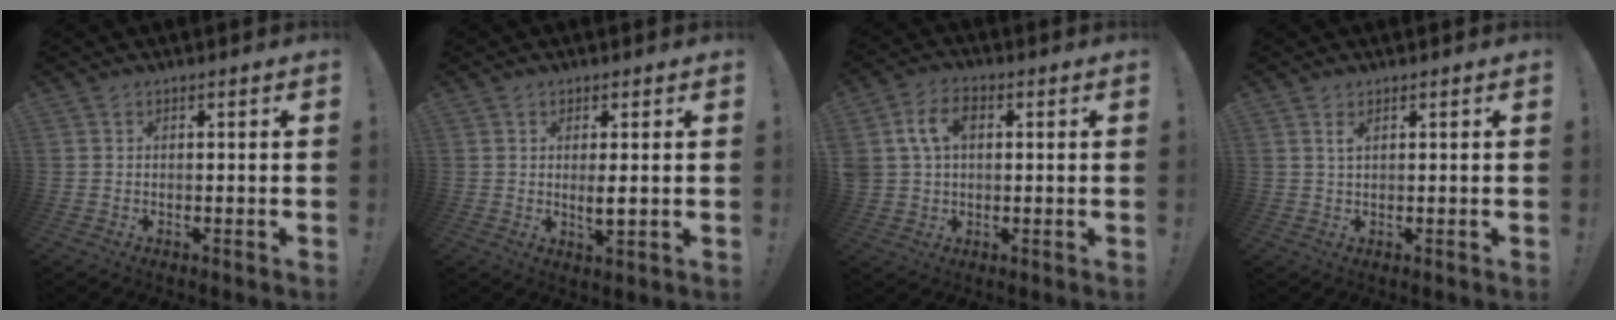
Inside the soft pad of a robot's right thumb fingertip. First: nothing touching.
{"total": 3.3, "force": [0.4, 0.6, 3.2], "torque": [-0.049, -0.009, 0.006]}
{"total": 9.5, "force": [2.5, 6.8, 6.2], "torque": [-0.112, 0.010, 0.045]}
{"total": 1.8, "force": [0.9, 0.6, 1.5], "torque": [-0.019, -0.004, 0.013]}